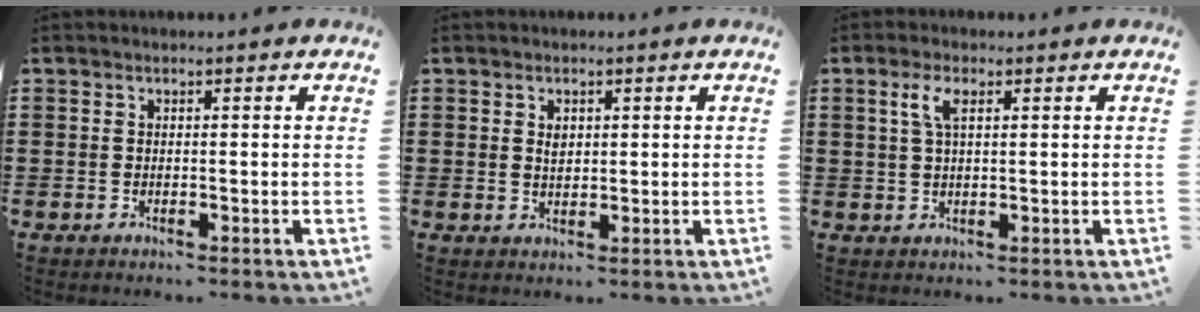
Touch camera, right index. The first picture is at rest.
{"total": 1.8, "force": [0.7, 1.1, 1.2], "torque": [-0.019, 0.002, 0.010]}
{"total": 3.4, "force": [1.3, 1.2, 3.0], "torque": [-0.064, 0.010, 0.021]}